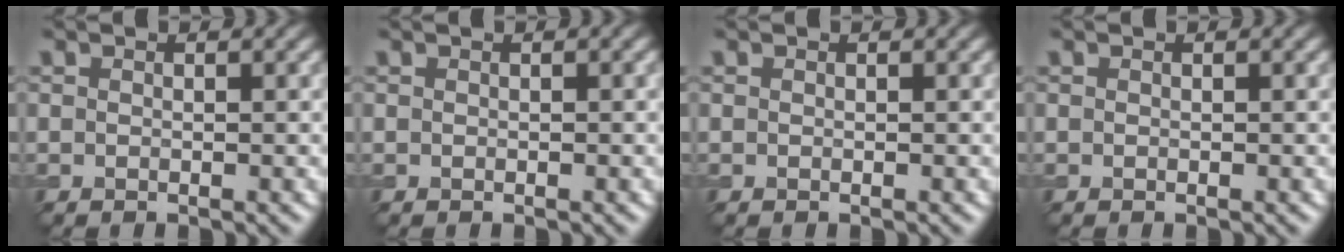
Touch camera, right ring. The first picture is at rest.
{"total": 0.0}
{"total": 0.0}
{"total": 0.0}